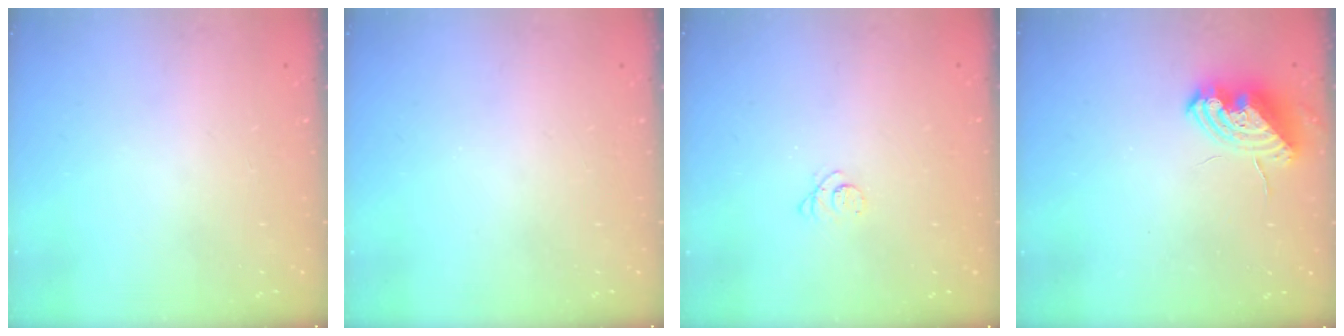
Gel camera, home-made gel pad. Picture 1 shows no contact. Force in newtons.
{"total": 0.0}
{"total": 2.5, "press": 2.5, "slide": 0.3}
{"total": 11.2, "press": 11.1, "slide": 1.2}